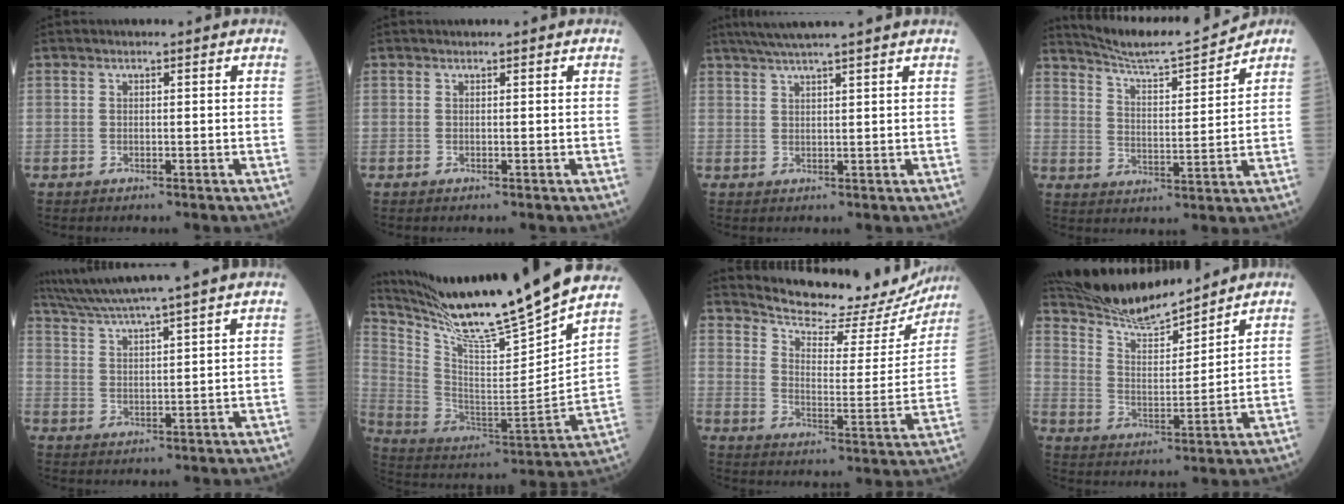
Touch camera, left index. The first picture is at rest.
{"total": 0.0}
{"total": 7.9, "force": [6.6, -1.1, 4.2], "torque": [-0.068, 0.028, 0.096]}
{"total": 11.1, "force": [10.9, -0.3, 2.5], "torque": [-0.055, 0.001, 0.179]}
{"total": 13.5, "force": [11.9, -1.9, 6.2], "torque": [-0.113, 0.012, 0.184]}
{"total": 28.0, "force": [24.1, -0.7, 14.2], "torque": [-0.257, -0.071, 0.371]}
{"total": 20.2, "force": [19.2, 3.8, 4.8], "torque": [-0.068, -0.054, 0.243]}
{"total": 12.4, "force": [11.8, 0.5, 3.7], "torque": [-0.078, 0.005, 0.218]}